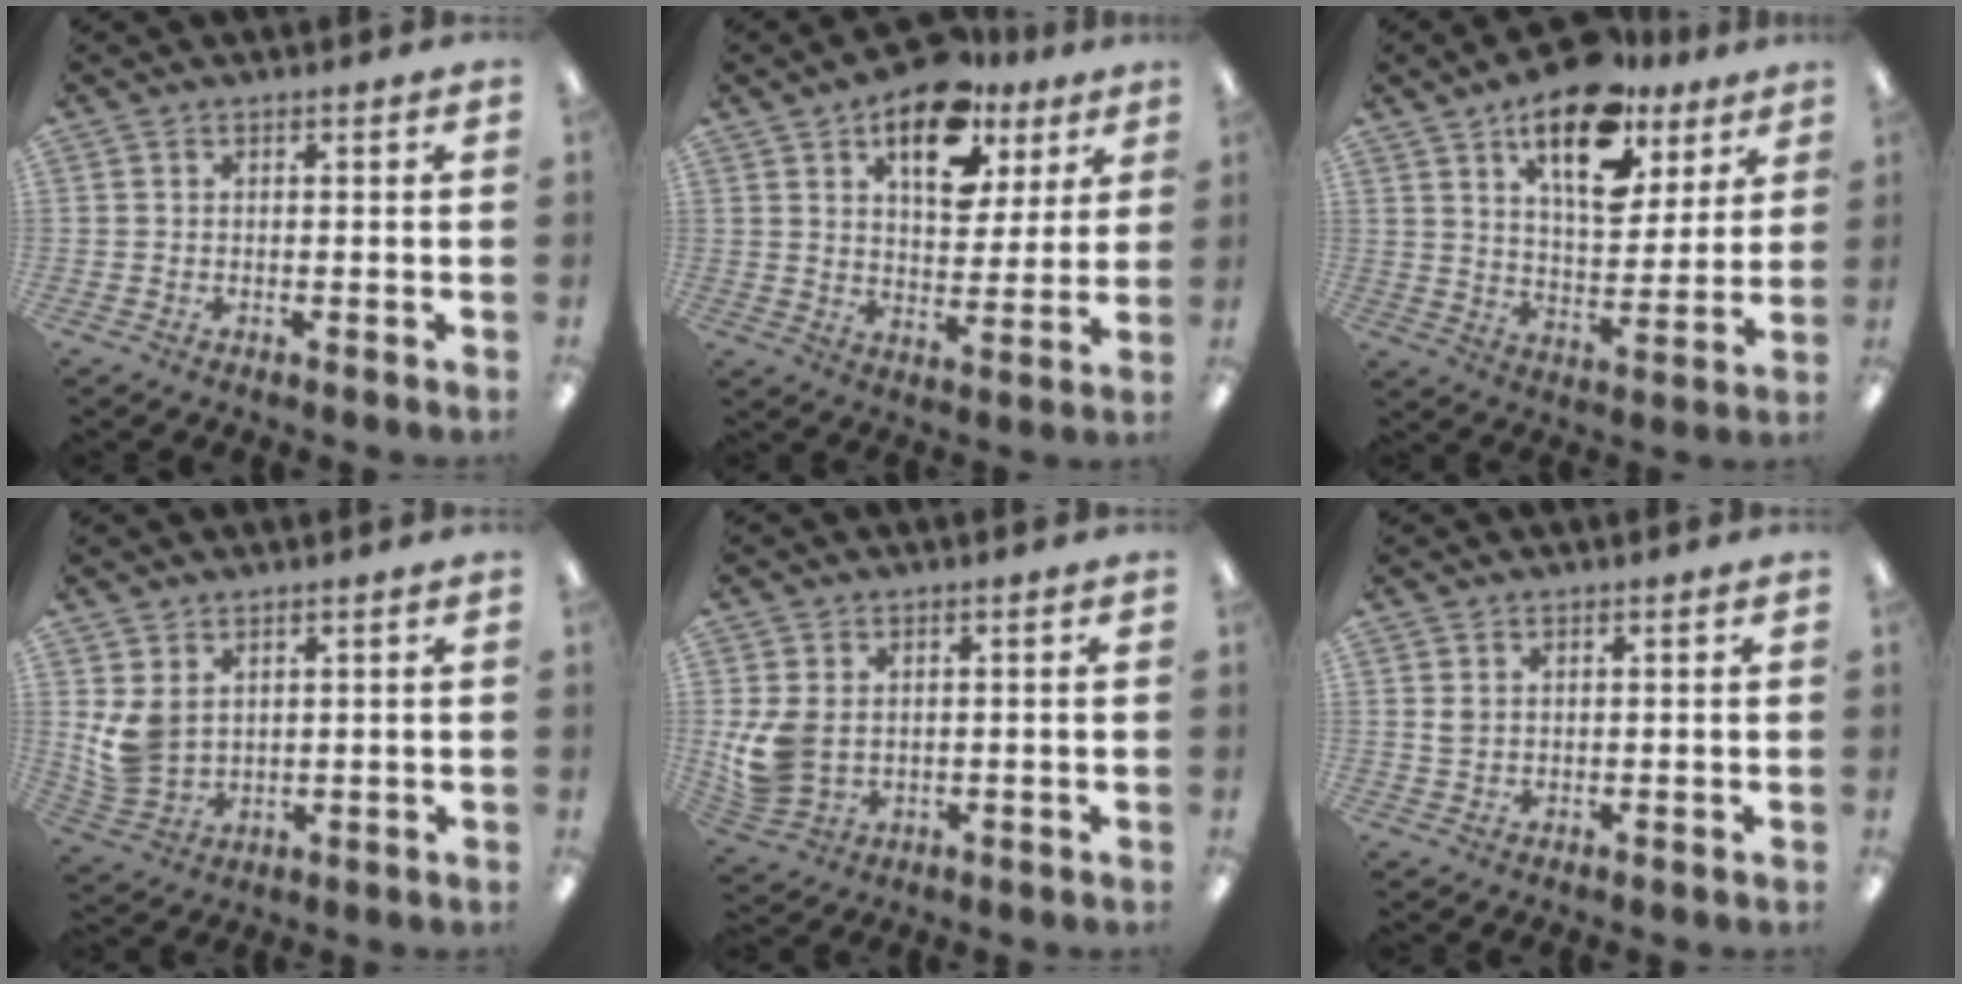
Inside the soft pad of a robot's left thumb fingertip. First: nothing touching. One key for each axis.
{"total": 14.7, "fx": 8.8, "fy": 8.2, "fz": 8.5, "tx": -0.112, "ty": -0.041, "tz": 0.150}
{"total": 17.8, "fx": 11.2, "fy": 8.5, "fz": 10.9, "tx": -0.165, "ty": -0.052, "tz": 0.191}
{"total": 6.7, "fx": 2.7, "fy": 5.0, "fz": 3.5, "tx": -0.085, "ty": -0.006, "tz": 0.056}
{"total": 7.9, "fx": 0.8, "fy": 6.1, "fz": 4.9, "tx": -0.106, "ty": 0.006, "tz": 0.019}
{"total": 1.7, "fx": 0.9, "fy": 1.2, "fz": 0.8, "tx": -0.018, "ty": 0.003, "tz": 0.016}